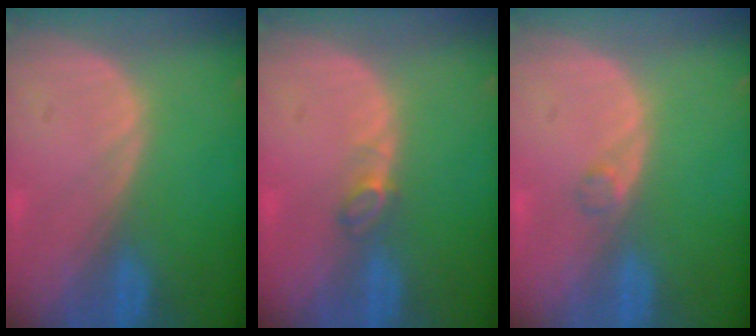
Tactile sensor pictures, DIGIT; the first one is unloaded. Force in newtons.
{"total": 2.0, "press": 1.9, "slide": 0.4}
{"total": 1.2, "press": 1.2, "slide": 0.1}